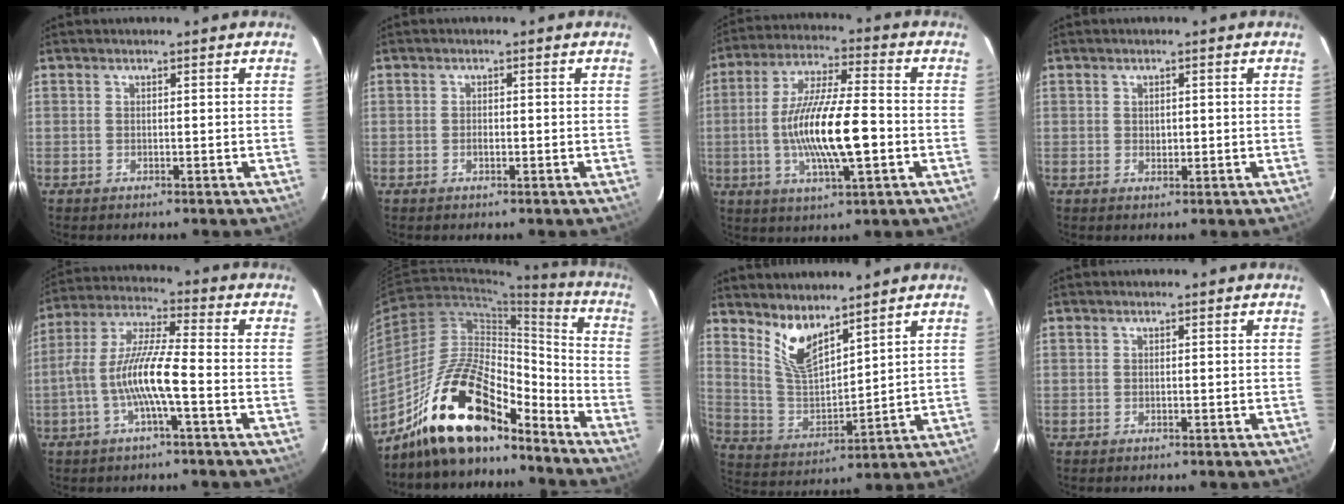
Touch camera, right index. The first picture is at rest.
{"total": 0.9, "force": [-0.3, 0.6, 0.6], "torque": [-0.009, 0.000, -0.005]}
{"total": 15.7, "force": [-2.8, 3.2, 15.1], "torque": [-0.287, -0.006, -0.051]}
{"total": 1.3, "force": [0.1, 1.1, 0.8], "torque": [-0.011, 0.003, 0.003]}
{"total": 11.2, "force": [-3.2, 1.3, 10.6], "torque": [-0.219, 0.006, -0.063]}
{"total": 20.1, "force": [-15.5, 6.8, 10.8], "torque": [-0.200, 0.014, -0.273]}
{"total": 9.2, "force": [6.7, 3.1, 5.4], "torque": [-0.106, -0.009, 0.142]}
{"total": 0.0}